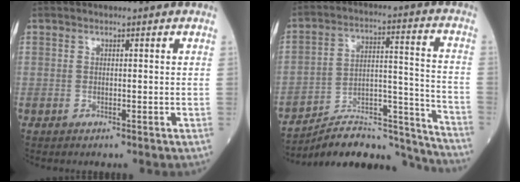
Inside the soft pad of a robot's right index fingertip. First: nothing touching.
{"total": 18.2, "force": [-17.8, 1.8, 3.4], "torque": [-0.048, 0.045, -0.277]}